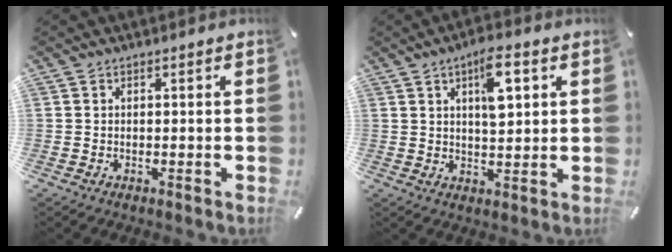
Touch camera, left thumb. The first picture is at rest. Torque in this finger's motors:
{"motor_torque": [1.45, 1.45, 0.92, -0.92, 0.33]}